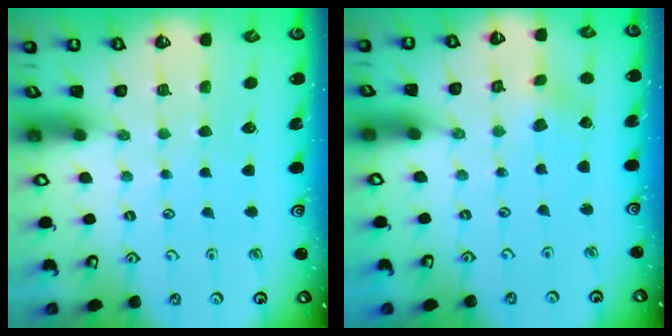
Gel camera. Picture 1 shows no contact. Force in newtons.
{"total": 1.2, "press": 1.2, "slide": 0.2}